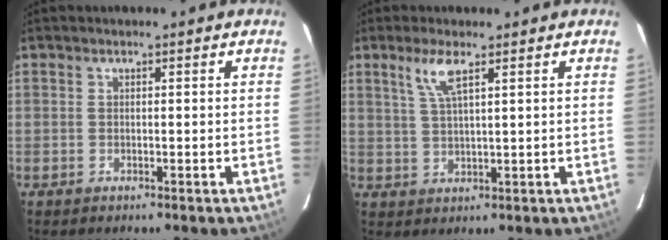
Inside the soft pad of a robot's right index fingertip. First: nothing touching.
{"total": 4.6, "force": [2.6, 0.6, 3.7], "torque": [-0.076, 0.002, 0.055]}